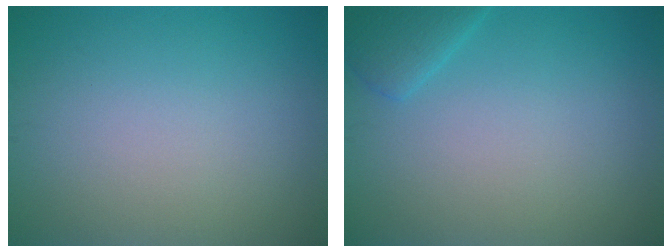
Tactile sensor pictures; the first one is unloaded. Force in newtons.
{"total": 2.0, "press": 2.0, "slide": 0.1}